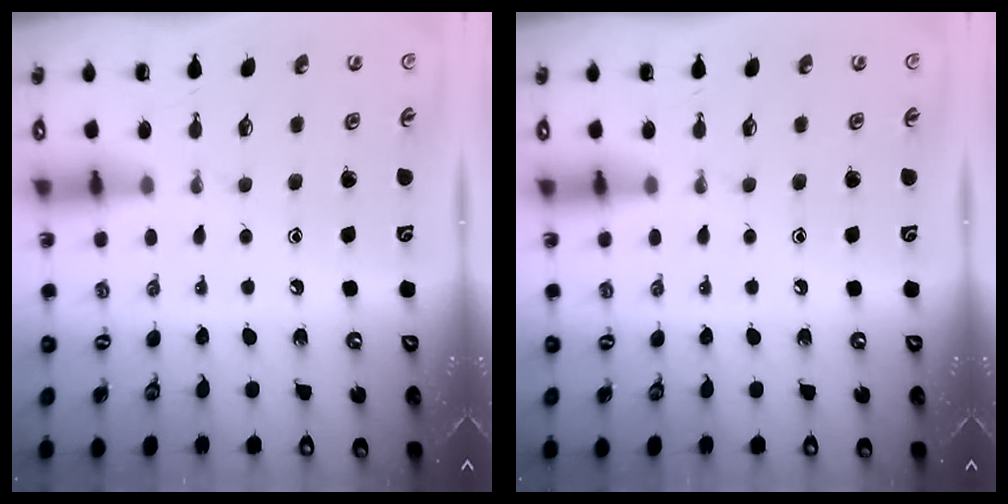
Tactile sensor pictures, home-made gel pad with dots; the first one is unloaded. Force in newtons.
{"total": 0.0}